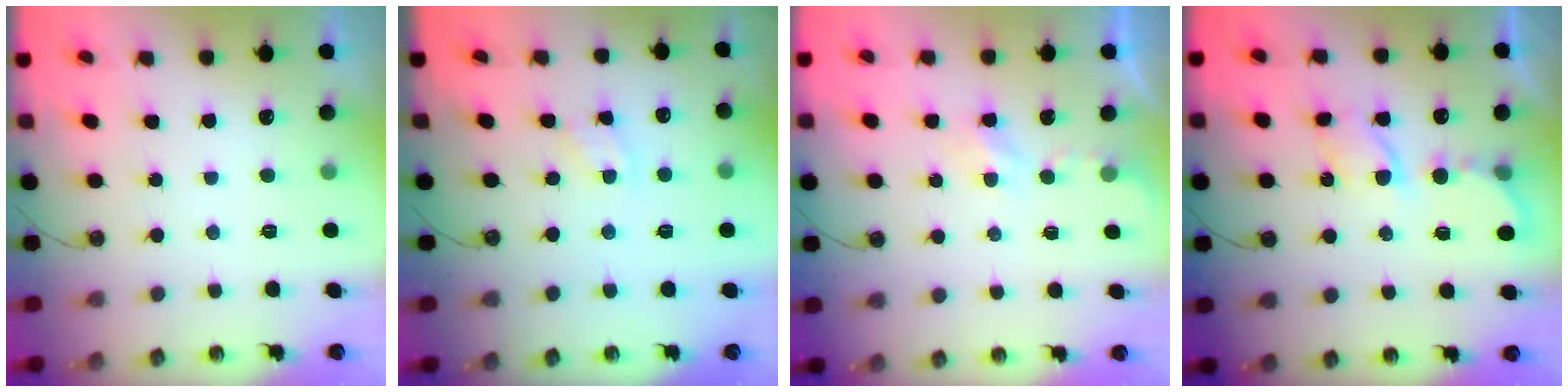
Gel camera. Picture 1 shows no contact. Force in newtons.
{"total": 4.2, "press": 4.1, "slide": 0.6}
{"total": 2.2, "press": 2.1, "slide": 0.4}
{"total": 6.4, "press": 6.3, "slide": 0.4}